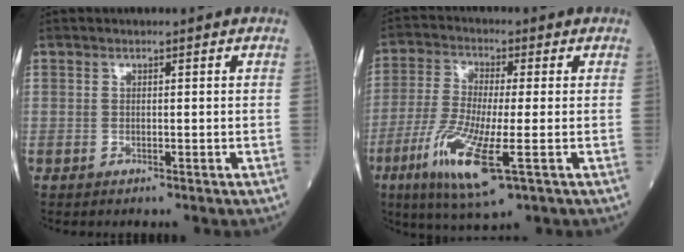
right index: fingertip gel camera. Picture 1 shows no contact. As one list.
[{"total": 12.1, "force": [-4.5, 1.6, 11.1], "torque": [-0.232, -0.030, -0.083]}]